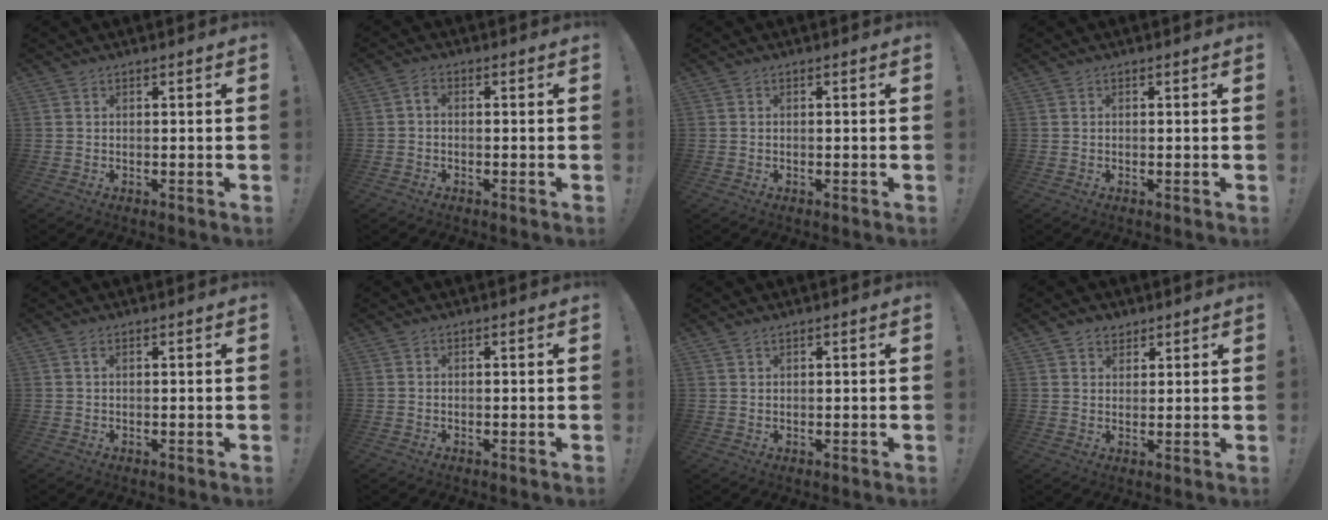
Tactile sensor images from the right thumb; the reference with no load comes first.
{"total": 1.5, "force": [-0.5, 0.8, 1.1], "torque": [-0.028, 0.010, -0.009]}
{"total": 0.0}
{"total": 0.0}
{"total": 1.2, "force": [0.4, 0.5, 1.0], "torque": [-0.018, 0.002, 0.006]}
{"total": 0.0}
{"total": 1.0, "force": [0.9, 0.3, 0.2], "torque": [-0.007, 0.001, 0.017]}
{"total": 3.6, "force": [2.6, 2.4, 0.5], "torque": [0.005, -0.012, 0.046]}